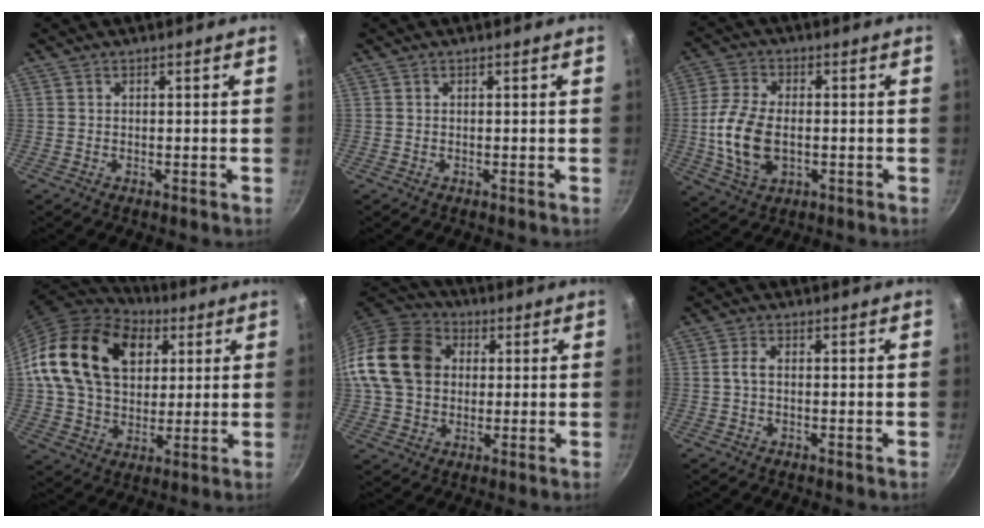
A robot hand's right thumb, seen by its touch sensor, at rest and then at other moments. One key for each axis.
{"total": 0.0}
{"total": 11.3, "fx": -1.3, "fy": 6.8, "fz": 9.0, "tx": -0.179, "ty": 0.009, "tz": -0.025}
{"total": 22.2, "fx": 6.6, "fy": 15.8, "fz": 14.0, "tx": -0.218, "ty": 0.002, "tz": 0.112}
{"total": 17.0, "fx": 2.3, "fy": 13.6, "fz": 9.9, "tx": -0.171, "ty": 0.027, "tz": 0.030}
{"total": 2.2, "fx": -0.1, "fy": 1.0, "fz": 1.9, "tx": -0.047, "ty": 0.008, "tz": -0.007}